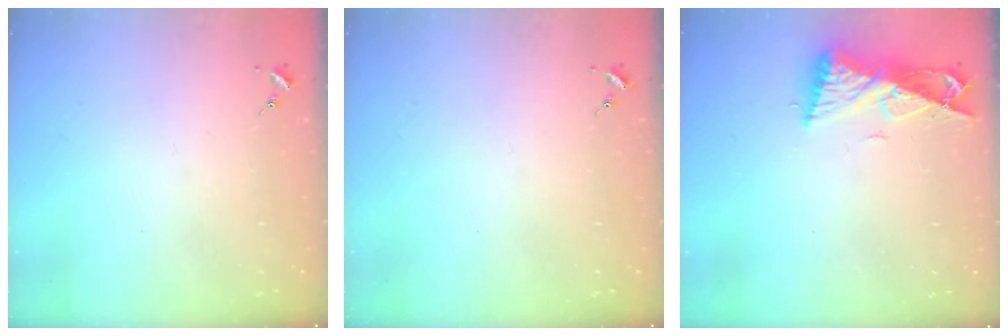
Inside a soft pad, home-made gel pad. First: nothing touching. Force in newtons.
{"total": 0.0}
{"total": 9.7, "press": 9.7, "slide": 0.7}